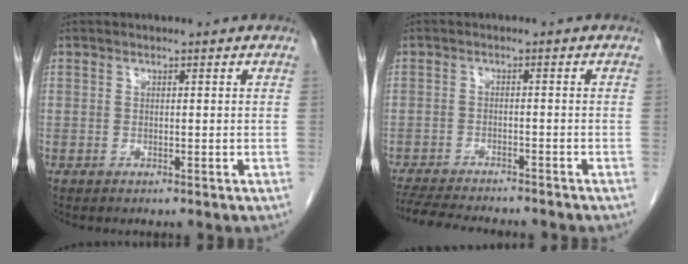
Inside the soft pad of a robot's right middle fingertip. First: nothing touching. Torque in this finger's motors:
{"motor_torque": [0.97, -0.83, 0.08, 0.04]}